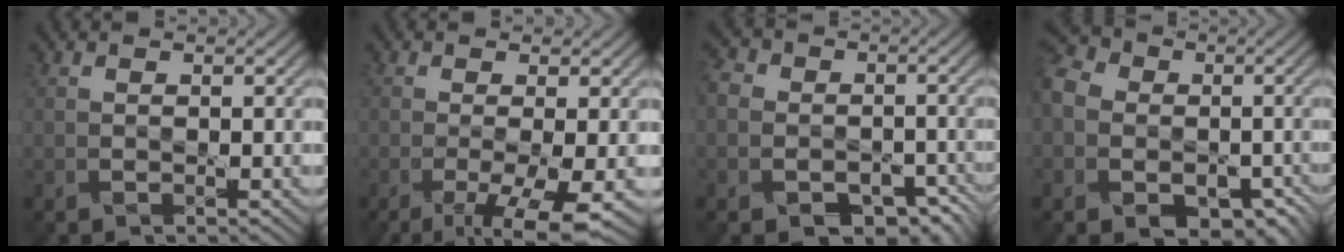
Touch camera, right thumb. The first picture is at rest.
{"total": 6.3, "force": [-2.4, 1.5, 5.6], "torque": [-0.107, -0.007, -0.036]}
{"total": 9.8, "force": [-4.4, 8.2, 3.1], "torque": [-0.080, -0.024, -0.078]}
{"total": 13.8, "force": [-4.6, 11.5, 6.0], "torque": [-0.164, -0.045, -0.086]}